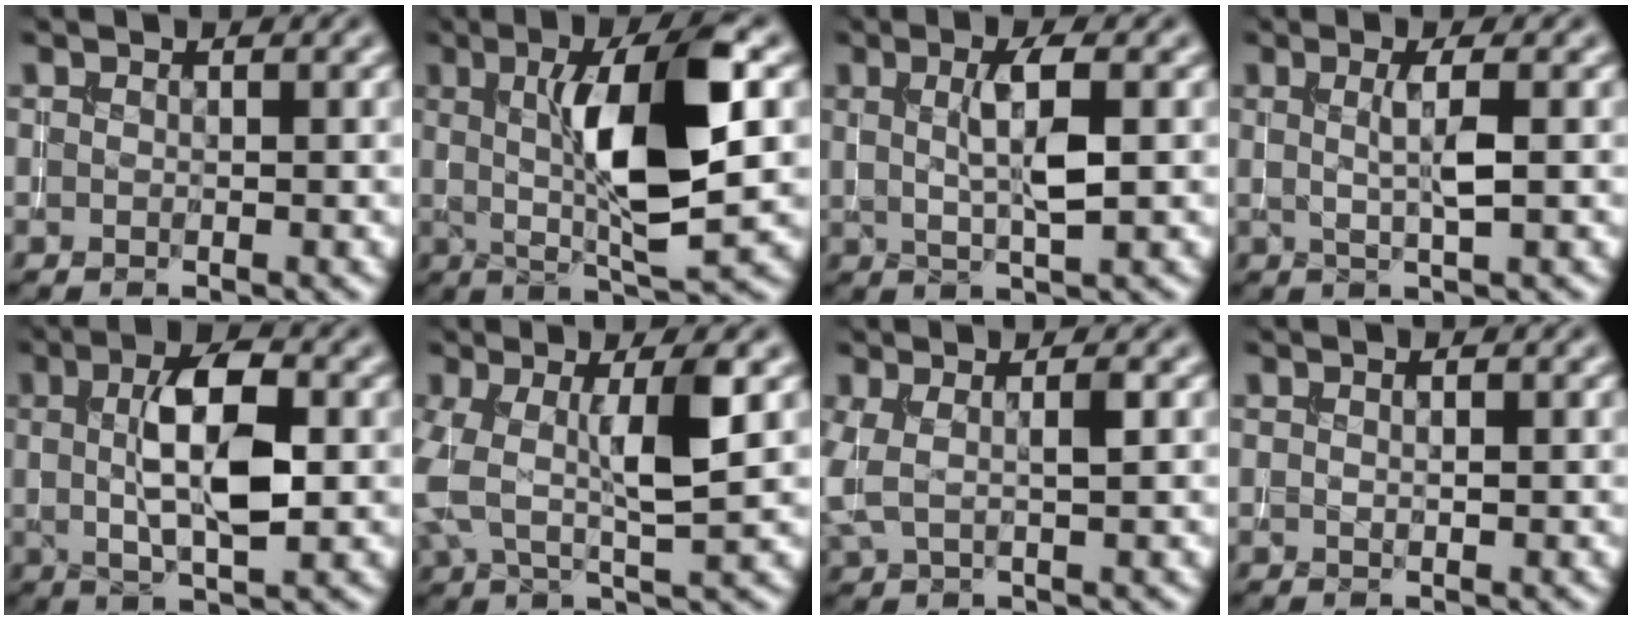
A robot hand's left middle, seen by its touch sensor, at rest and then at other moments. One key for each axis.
{"total": 9.4, "fx": 1.3, "fy": 2.2, "fz": 9.1, "tx": -0.140, "ty": 0.003, "tz": 0.024}
{"total": 3.7, "fx": 0.8, "fy": 0.8, "fz": 3.6, "tx": -0.065, "ty": 0.004, "tz": 0.014}
{"total": 2.5, "fx": 0.4, "fy": 0.3, "fz": 2.4, "tx": -0.041, "ty": 0.004, "tz": 0.004}
{"total": 6.8, "fx": 0.9, "fy": 2.3, "fz": 6.3, "tx": -0.109, "ty": 0.009, "tz": 0.011}
{"total": 6.2, "fx": 0.9, "fy": 1.9, "fz": 5.9, "tx": -0.121, "ty": 0.008, "tz": 0.014}
{"total": 2.2, "fx": 0.4, "fy": 0.6, "fz": 2.1, "tx": -0.049, "ty": 0.006, "tz": 0.006}
{"total": 0.6, "fx": 0.3, "fy": 0.0, "fz": 0.5, "tx": -0.006, "ty": 0.002, "tz": 0.004}